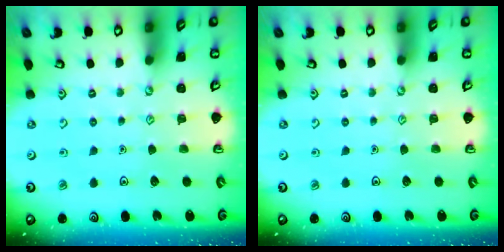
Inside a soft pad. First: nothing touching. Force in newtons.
{"total": 0.0}